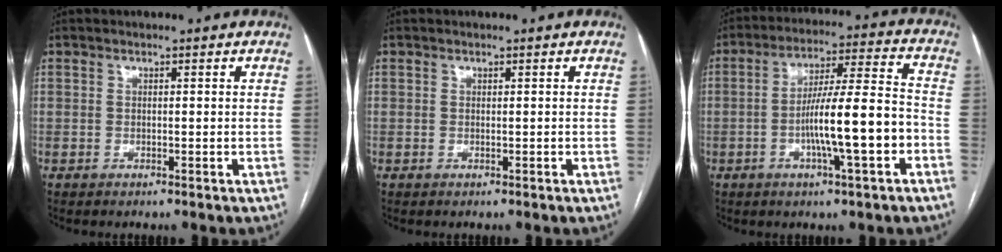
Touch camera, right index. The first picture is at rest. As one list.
[{"total": 0.0}, {"total": 12.7, "force": [-3.8, 0.6, 12.1], "torque": [-0.208, 0.011, -0.063]}]